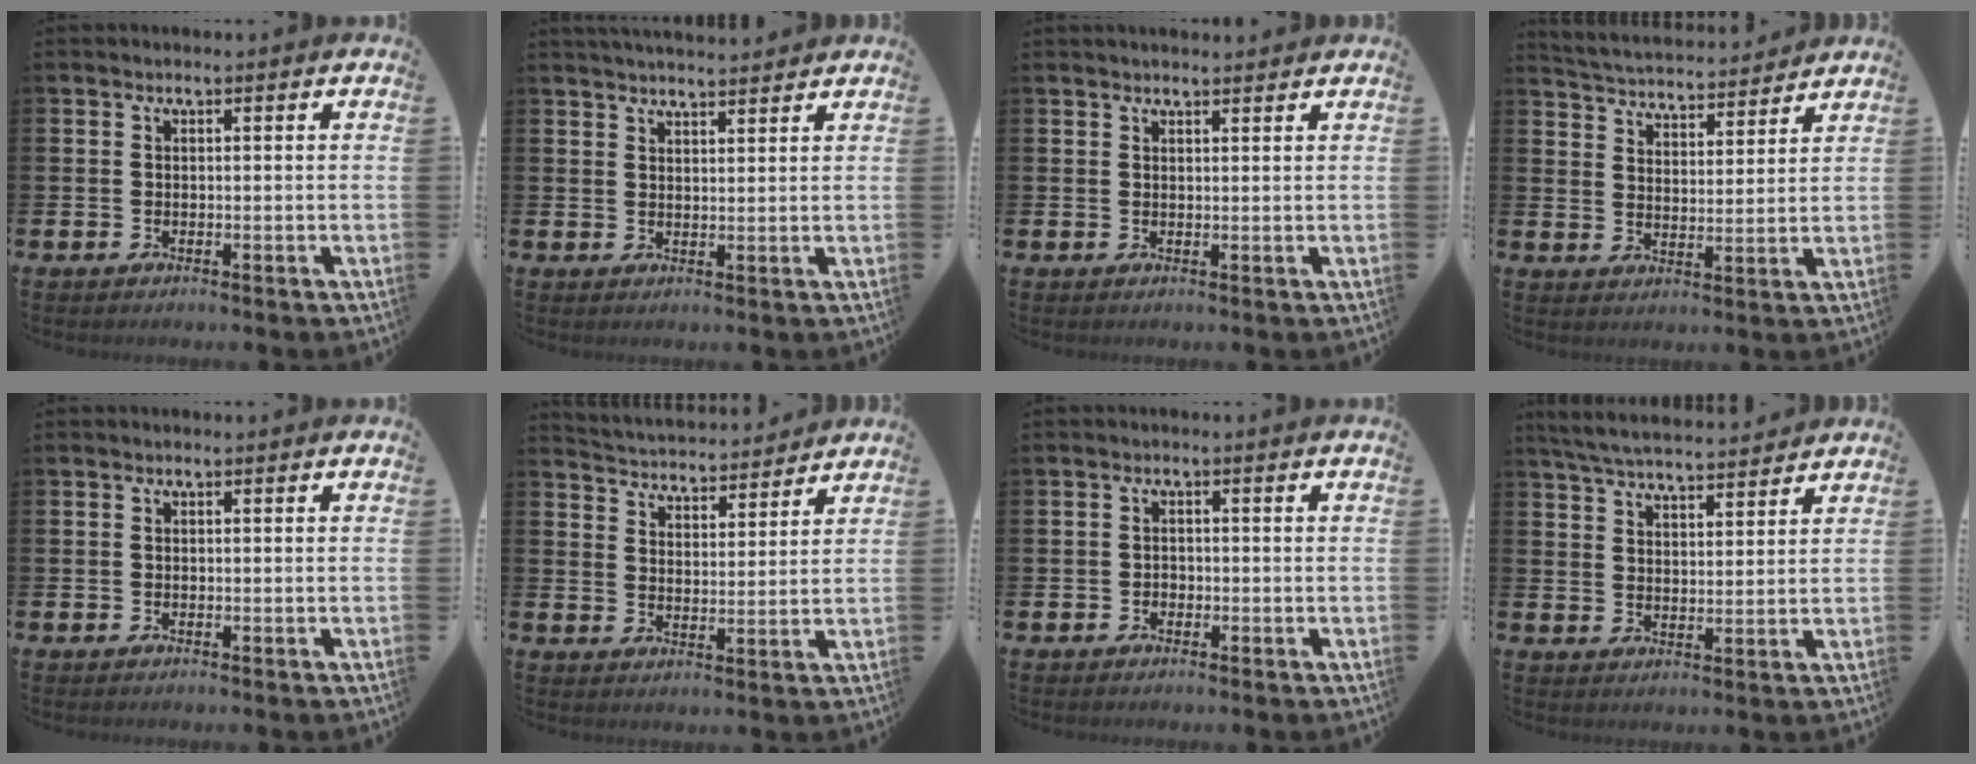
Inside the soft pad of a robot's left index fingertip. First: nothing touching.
{"total": 3.0, "force": [3.0, 0.0, 0.2], "torque": [-0.007, -0.014, 0.055]}
{"total": 1.5, "force": [1.5, 0.1, 0.2], "torque": [0.004, -0.006, 0.026]}
{"total": 4.5, "force": [4.4, 0.8, -0.1], "torque": [-0.022, -0.038, 0.075]}
{"total": 0.0}
{"total": 4.4, "force": [4.3, 0.8, -0.3], "torque": [-0.009, -0.038, 0.071]}
{"total": 1.1, "force": [-0.6, 0.8, 0.2], "torque": [0.000, 0.001, -0.015]}
{"total": 5.6, "force": [5.5, 0.5, 0.9], "torque": [-0.038, -0.030, 0.098]}